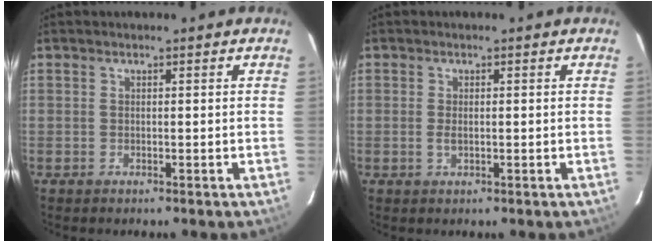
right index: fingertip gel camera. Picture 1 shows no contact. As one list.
[{"total": 1.5, "force": [-0.2, 0.7, 1.3], "torque": [-0.026, -0.002, -0.003]}]